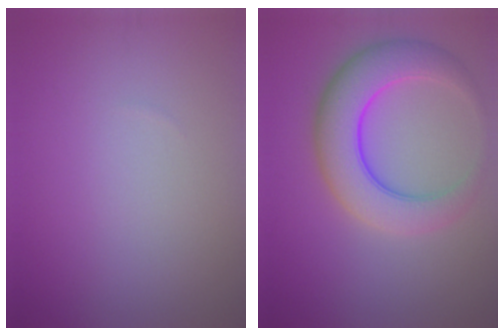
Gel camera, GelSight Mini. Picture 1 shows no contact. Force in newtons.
{"total": 7.0, "press": 7.0, "slide": 0.1}